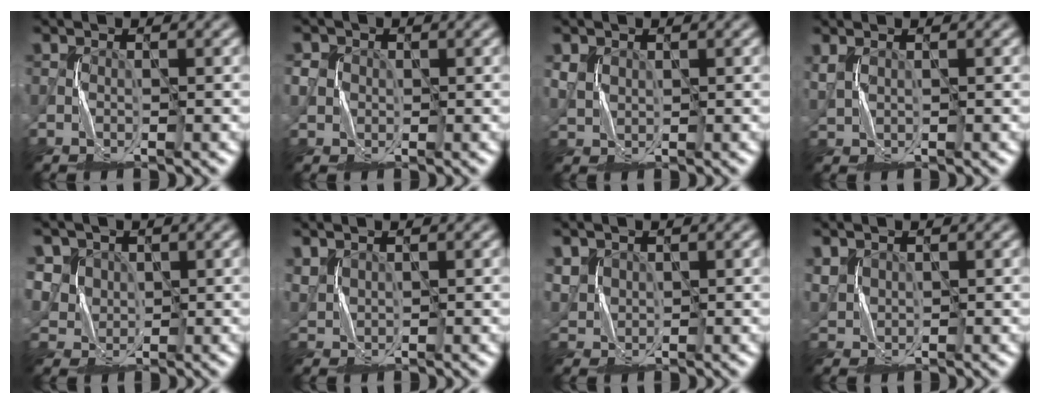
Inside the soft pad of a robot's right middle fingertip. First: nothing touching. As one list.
[{"total": 2.1, "force": [0.2, 2.1, 0.5], "torque": [-0.026, 0.001, -0.002]}, {"total": 1.7, "force": [0.8, 1.3, 0.6], "torque": [-0.028, -0.004, 0.019]}, {"total": 1.4, "force": [0.7, 0.7, 1.0], "torque": [-0.034, 0.000, 0.019]}, {"total": 4.6, "force": [2.2, 3.9, 1.4], "torque": [-0.051, 0.004, 0.045]}, {"total": 1.7, "force": [1.3, 0.9, 0.8], "torque": [-0.032, -0.001, 0.032]}, {"total": 2.5, "force": [1.4, 1.8, 1.0], "torque": [-0.040, -0.001, 0.031]}, {"total": 1.8, "force": [1.1, 1.2, 0.7], "torque": [-0.032, -0.002, 0.027]}]